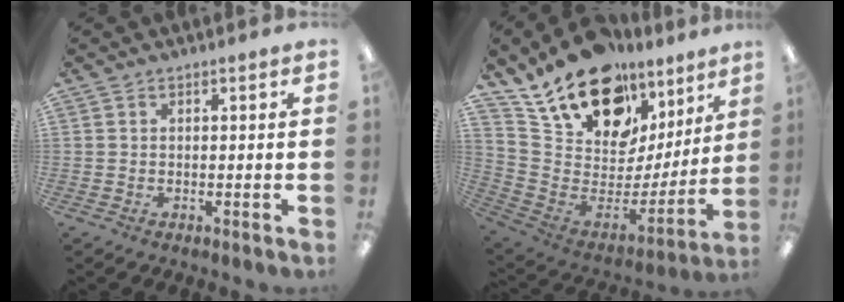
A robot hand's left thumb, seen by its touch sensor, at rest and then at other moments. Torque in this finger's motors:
{"motor_torque": [2.67, 1.85, 1.36, -1.41, 0.46]}